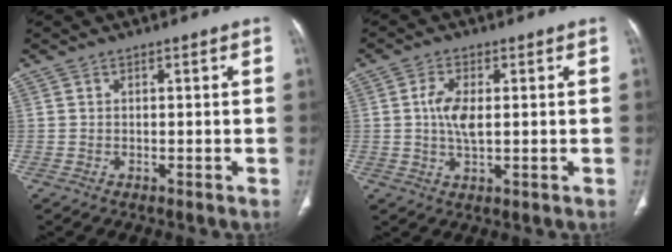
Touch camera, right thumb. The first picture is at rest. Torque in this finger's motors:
{"motor_torque": [0.92, 0.71, 0.72, -0.24, 0.32]}